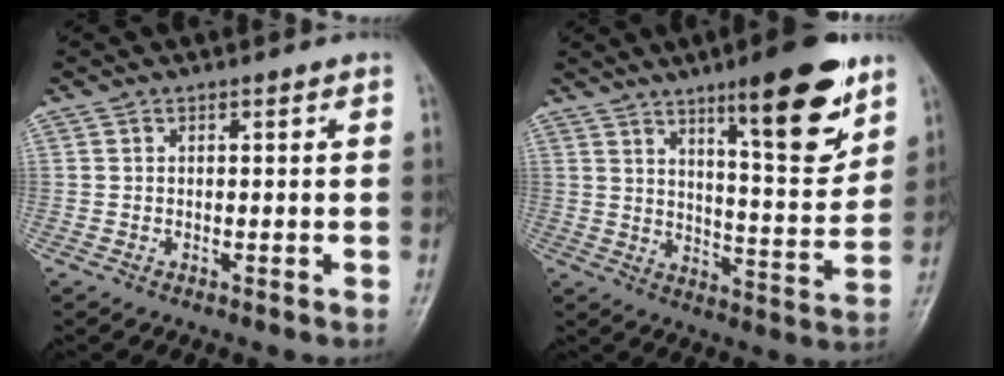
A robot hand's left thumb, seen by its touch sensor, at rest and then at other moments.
{"total": 16.5, "force": [9.8, 3.9, 12.7], "torque": [-0.157, -0.062, 0.151]}